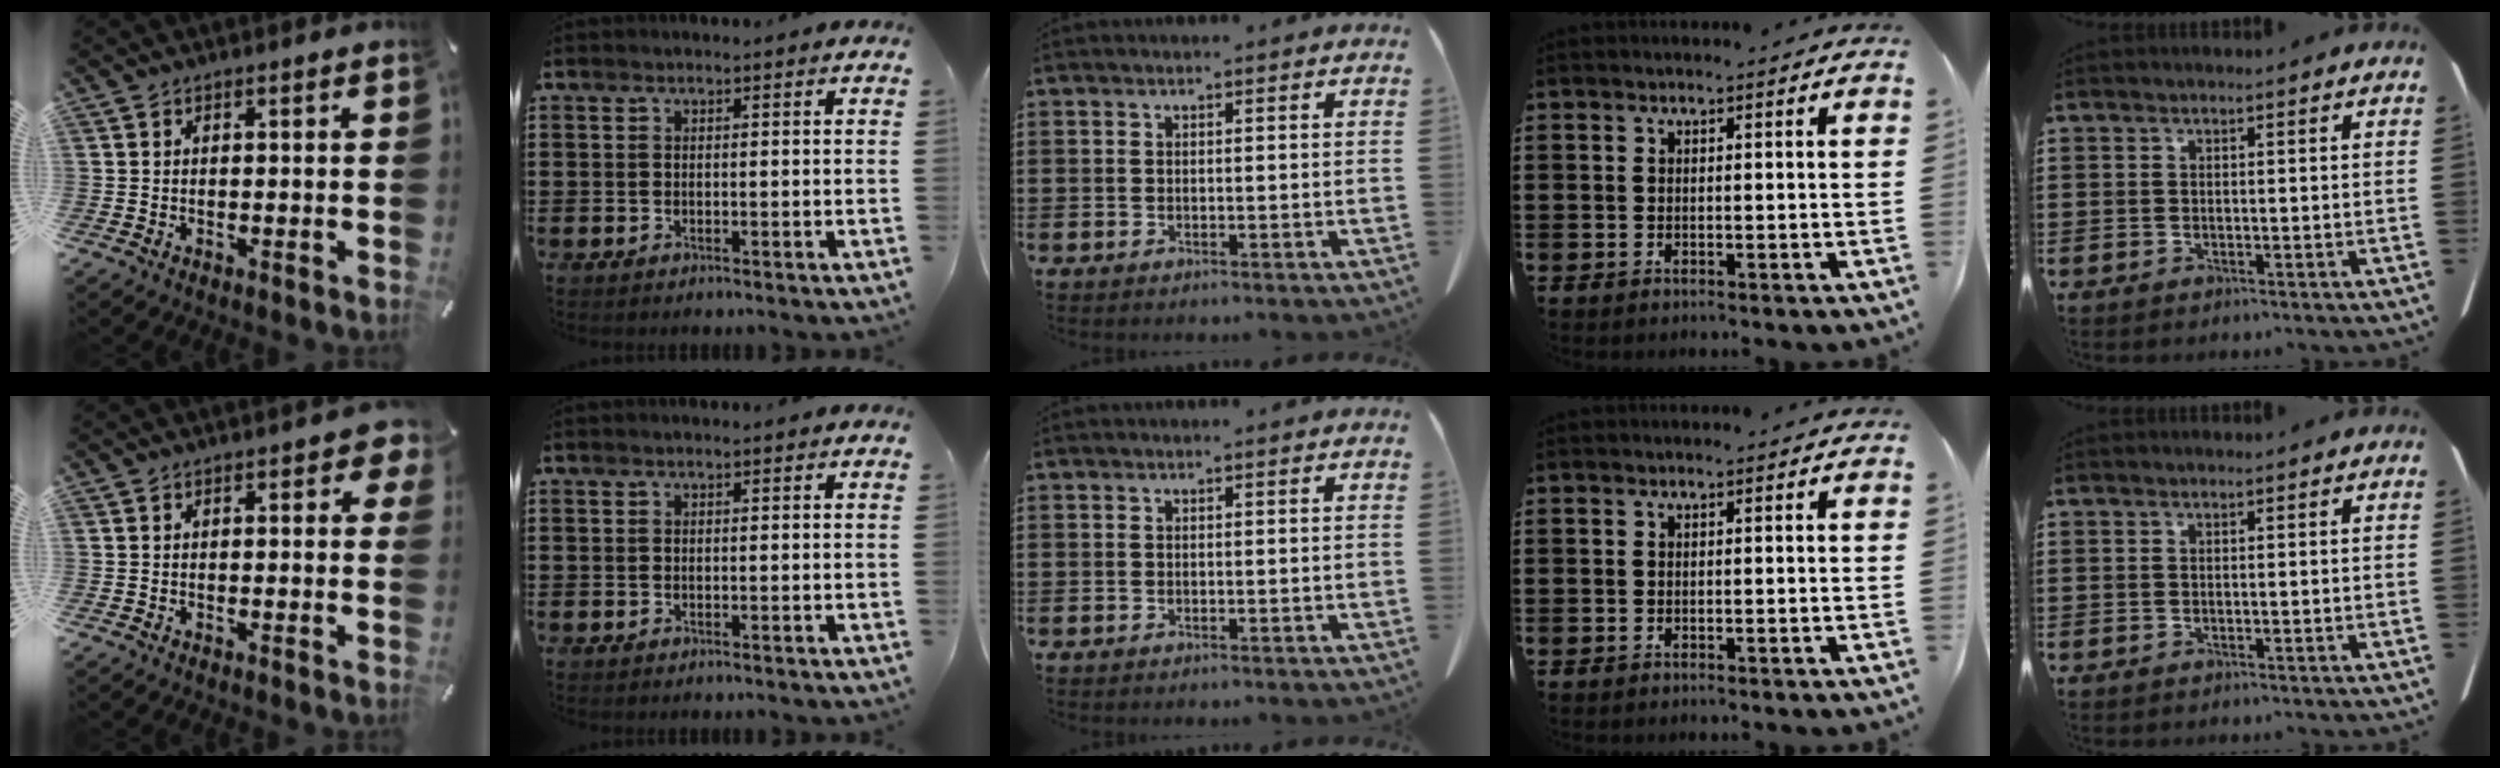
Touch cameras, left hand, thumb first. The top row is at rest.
{"thumb": {"total": 3.2, "force": [1.1, 1.8, 2.4], "torque": [-0.018, -0.004, 0.013]}}